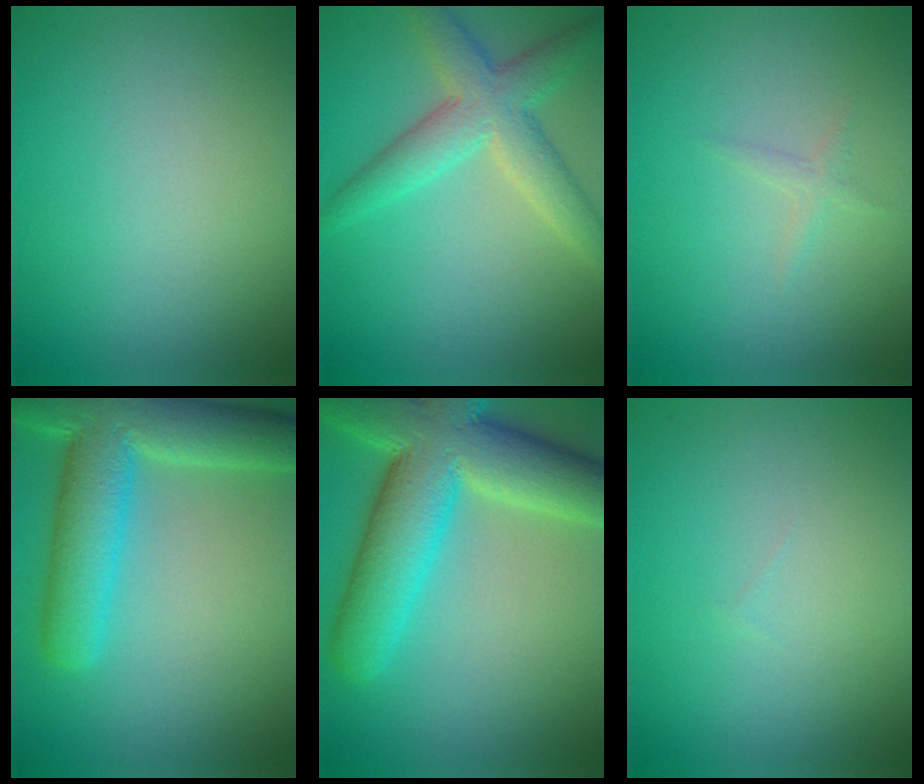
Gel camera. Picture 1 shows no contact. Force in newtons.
{"total": 4.9, "press": 4.9, "slide": 0.1}
{"total": 0.7, "press": 0.7, "slide": 0.0}
{"total": 9.0, "press": 9.0, "slide": 0.6}
{"total": 11.7, "press": 11.6, "slide": 0.5}
{"total": 0.0}